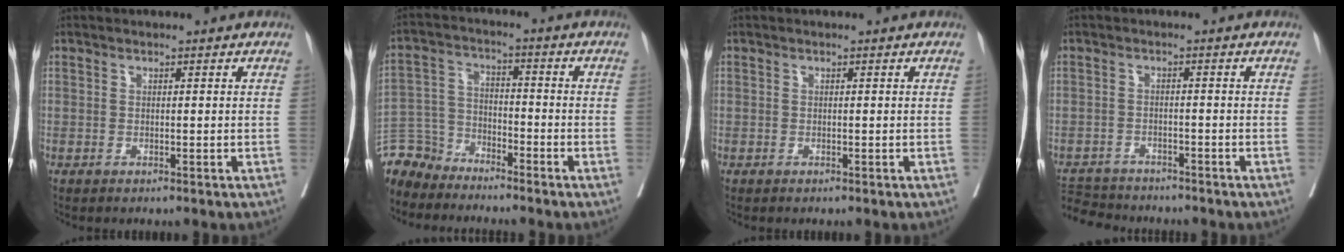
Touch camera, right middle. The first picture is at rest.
{"total": 6.7, "force": [-6.2, 2.3, -1.1], "torque": [0.019, 0.012, -0.129]}
{"total": 0.0}
{"total": 7.6, "force": [-7.3, 2.0, 1.1], "torque": [-0.026, -0.001, -0.116]}